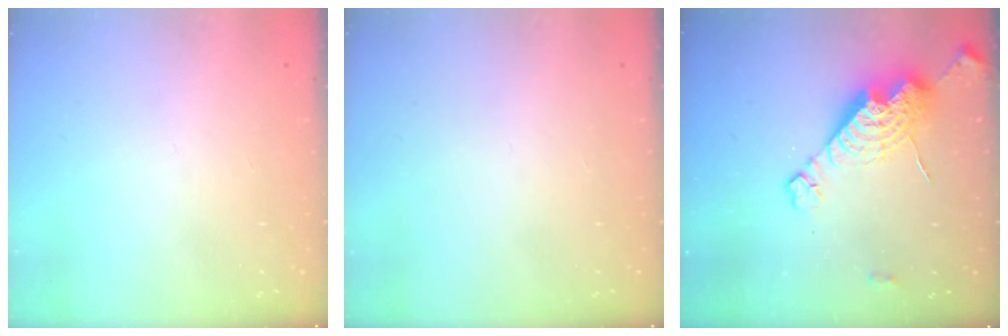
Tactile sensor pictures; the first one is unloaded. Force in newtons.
{"total": 0.0}
{"total": 14.3, "press": 14.3, "slide": 1.3}